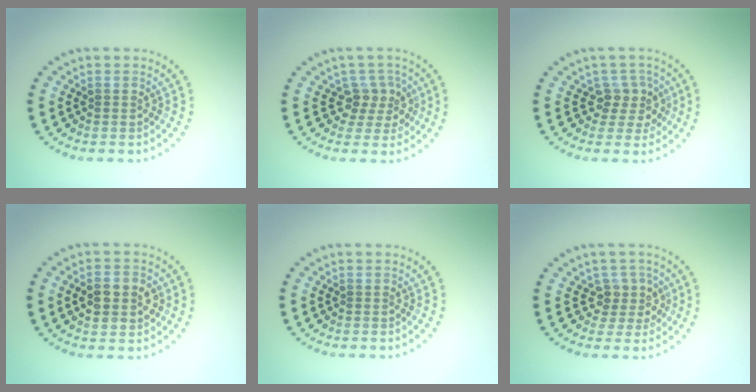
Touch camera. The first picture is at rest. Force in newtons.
{"total": 2.6, "press": 2.0, "slide": 1.7}
{"total": 2.6, "press": 2.0, "slide": 1.6}
{"total": 3.7, "press": 3.7, "slide": 0.1}
{"total": 0.0}
{"total": 2.4, "press": 1.8, "slide": 1.5}